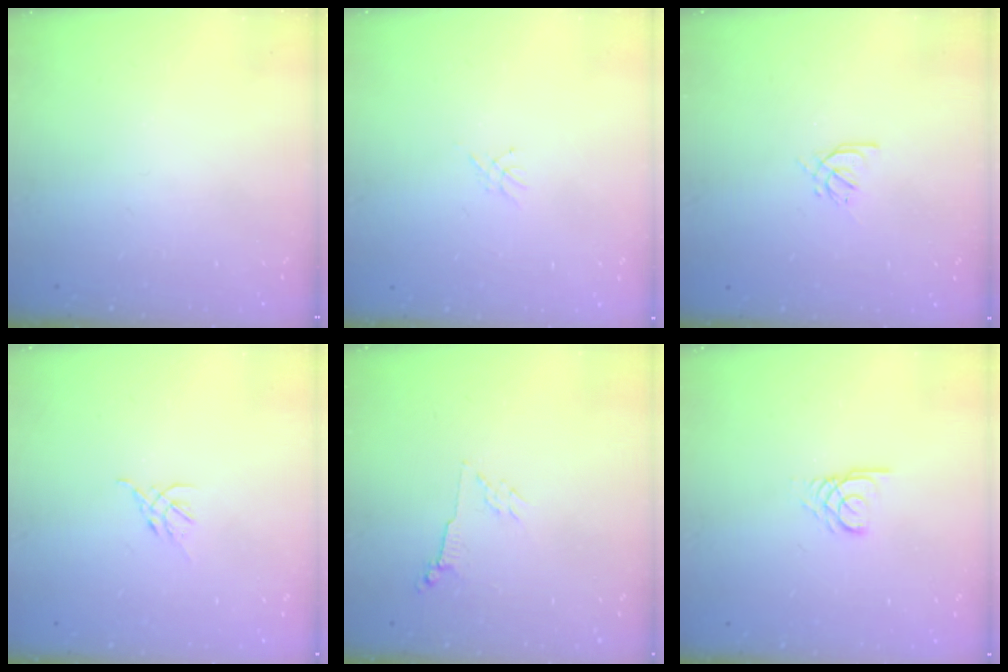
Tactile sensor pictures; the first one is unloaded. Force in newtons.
{"total": 2.3, "press": 2.2, "slide": 0.3}
{"total": 2.9, "press": 2.8, "slide": 0.8}
{"total": 2.7, "press": 2.6, "slide": 0.7}
{"total": 2.8, "press": 2.7, "slide": 0.6}
{"total": 2.7, "press": 2.7, "slide": 0.3}